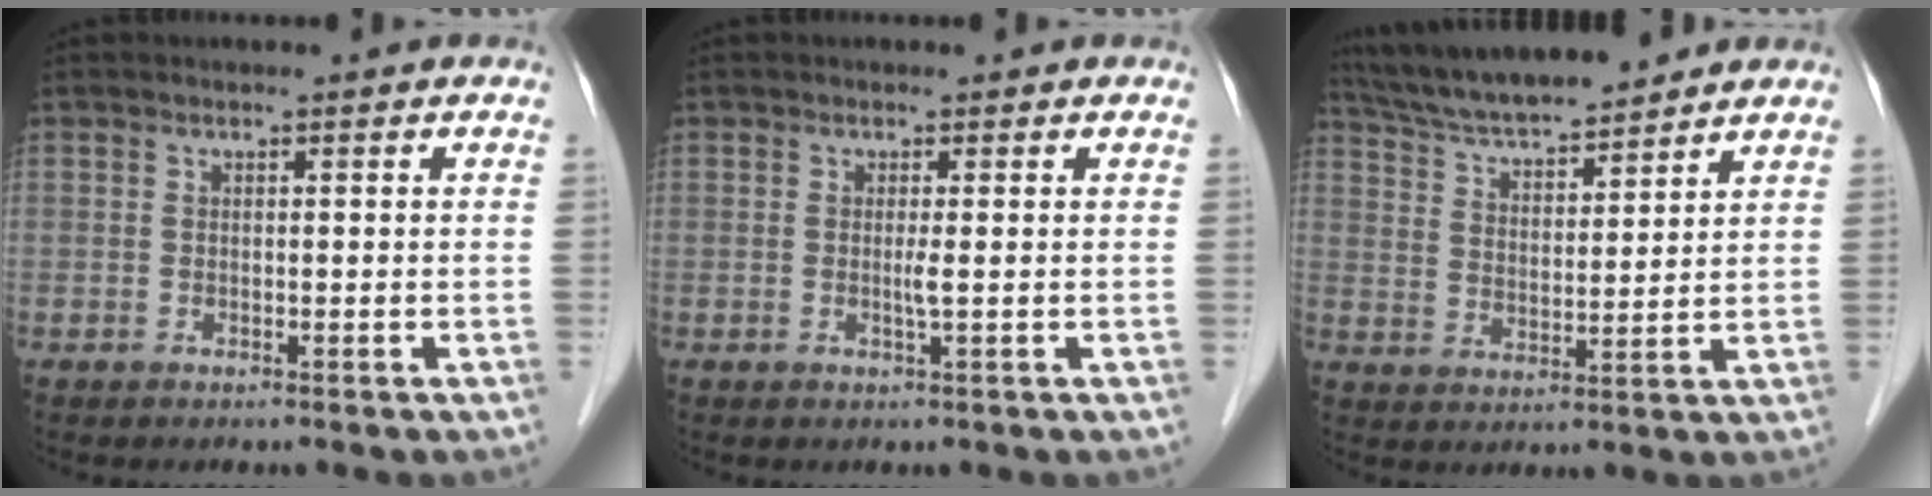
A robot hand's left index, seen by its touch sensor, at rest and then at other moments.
{"total": 1.2, "force": [0.1, -0.2, 1.1], "torque": [-0.024, -0.001, 0.001]}
{"total": 12.9, "force": [11.7, 1.6, 5.0], "torque": [-0.091, 0.019, 0.206]}